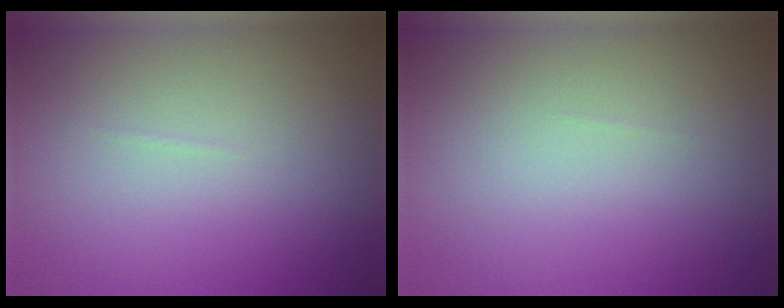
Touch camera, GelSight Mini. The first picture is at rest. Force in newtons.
{"total": 0.0}